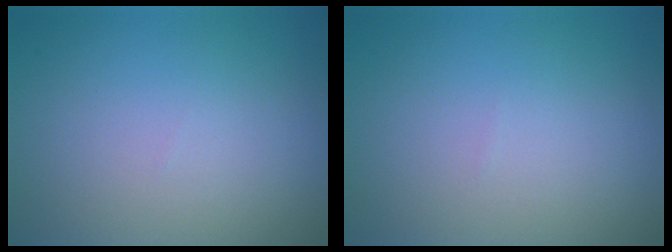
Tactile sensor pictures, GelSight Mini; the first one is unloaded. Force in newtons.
{"total": 0.0}